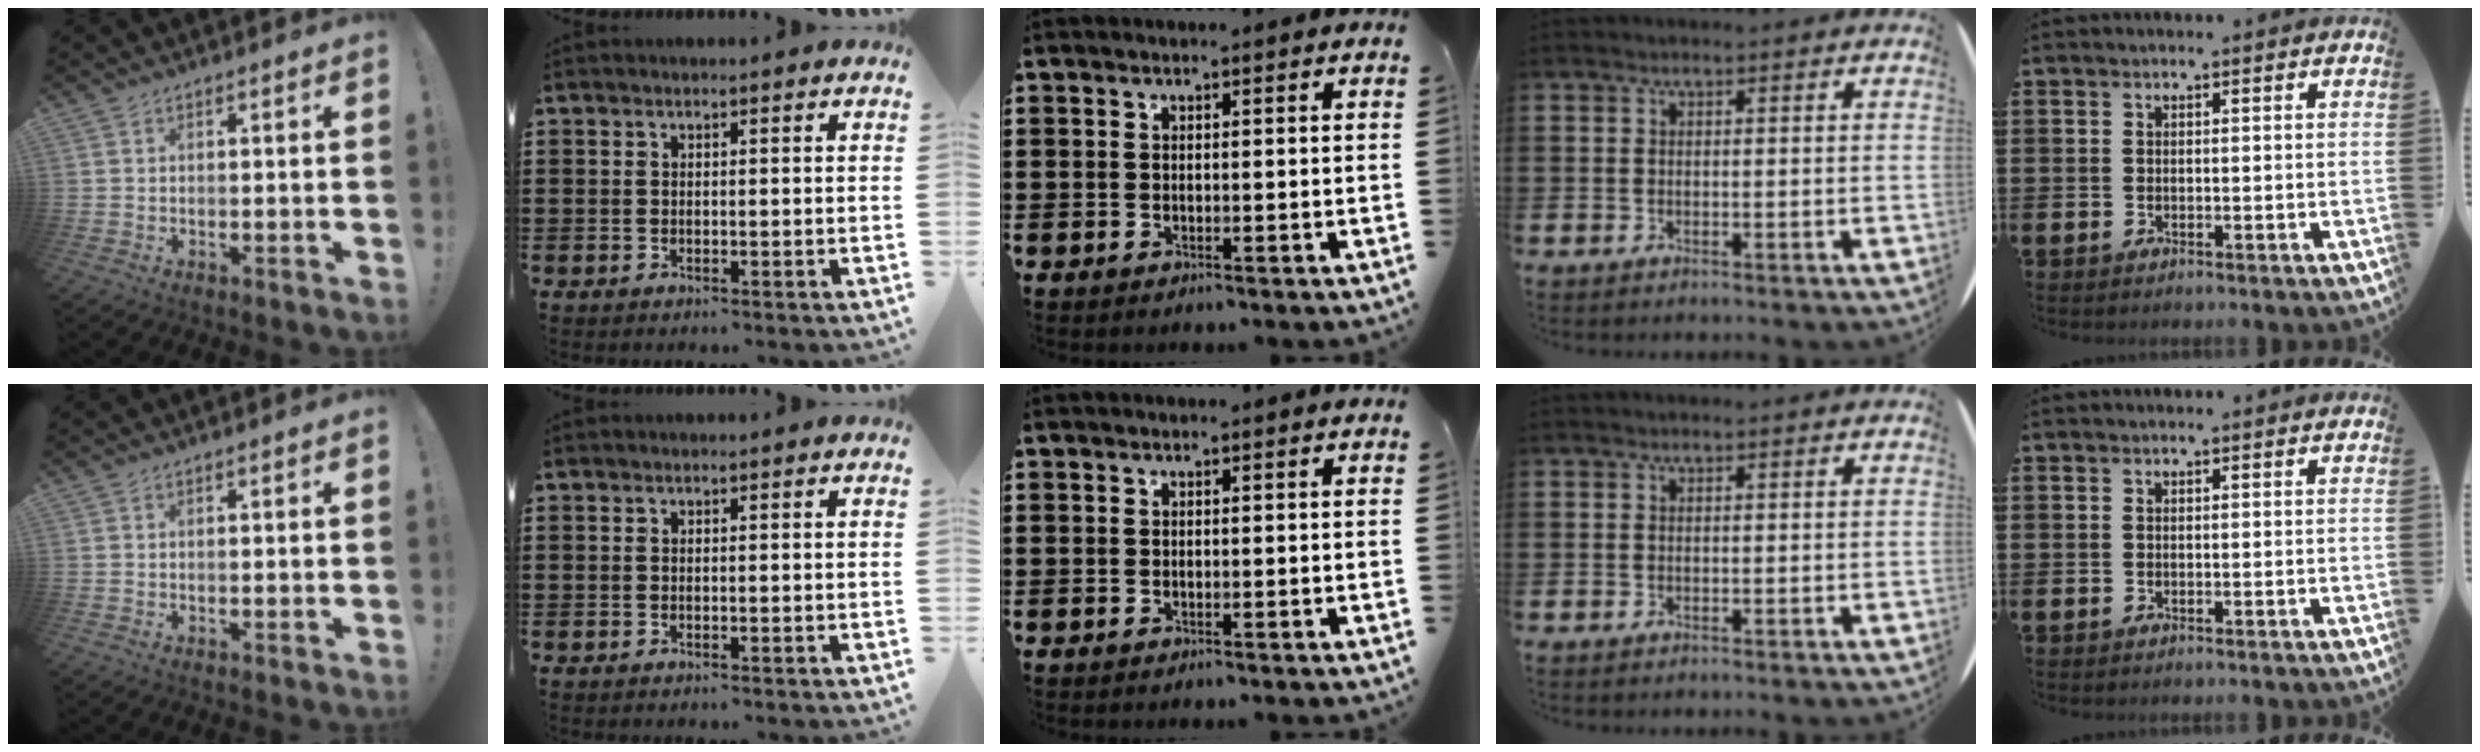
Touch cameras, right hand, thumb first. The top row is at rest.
{}